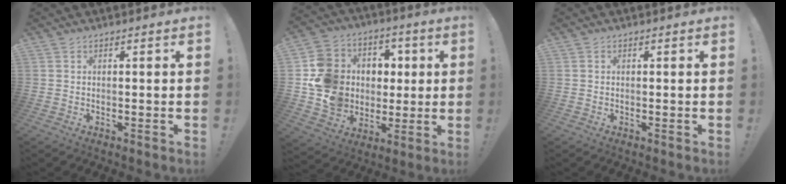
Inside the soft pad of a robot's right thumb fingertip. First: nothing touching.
{"total": 17.0, "force": [0.3, 15.8, 6.1], "torque": [-0.093, 0.010, 0.046]}
{"total": 0.0}